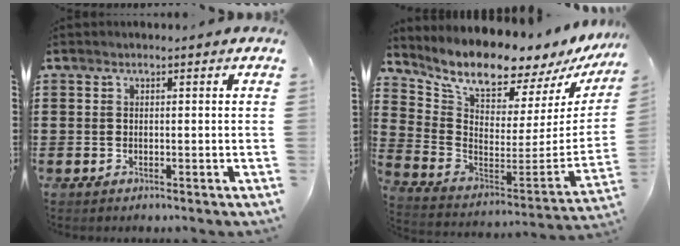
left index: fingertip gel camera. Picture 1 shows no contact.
{"total": 8.8, "force": [8.1, 1.1, 3.2], "torque": [-0.094, -0.081, 0.133]}